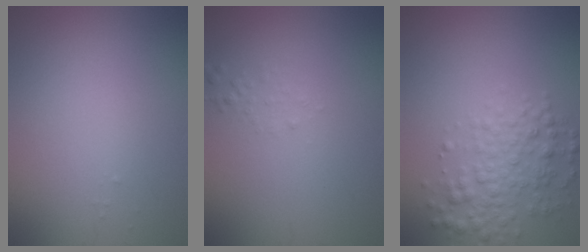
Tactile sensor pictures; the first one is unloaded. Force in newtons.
{"total": 0.8, "press": 0.8, "slide": 0.1}
{"total": 3.7, "press": 3.7, "slide": 0.1}